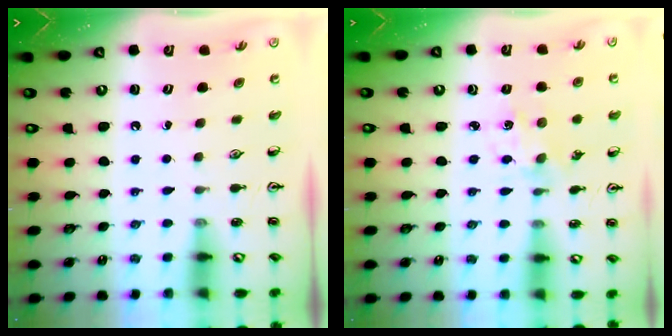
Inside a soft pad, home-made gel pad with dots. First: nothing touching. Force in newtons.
{"total": 1.3, "press": 1.3, "slide": 0.1}